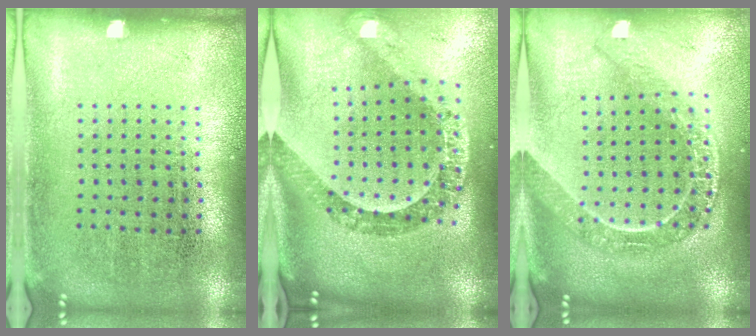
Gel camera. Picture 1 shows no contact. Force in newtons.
{"total": 2.3, "press": 1.9, "slide": 1.3}
{"total": 2.0, "press": 1.7, "slide": 1.1}